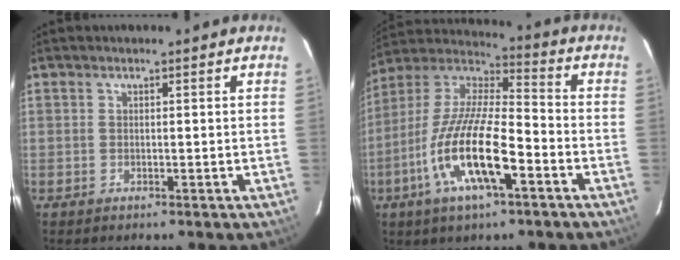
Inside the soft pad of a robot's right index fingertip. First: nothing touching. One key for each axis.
{"total": 18.1, "fx": -7.4, "fy": 5.1, "fz": 15.8, "tx": -0.316, "ty": -0.018, "tz": -0.147}